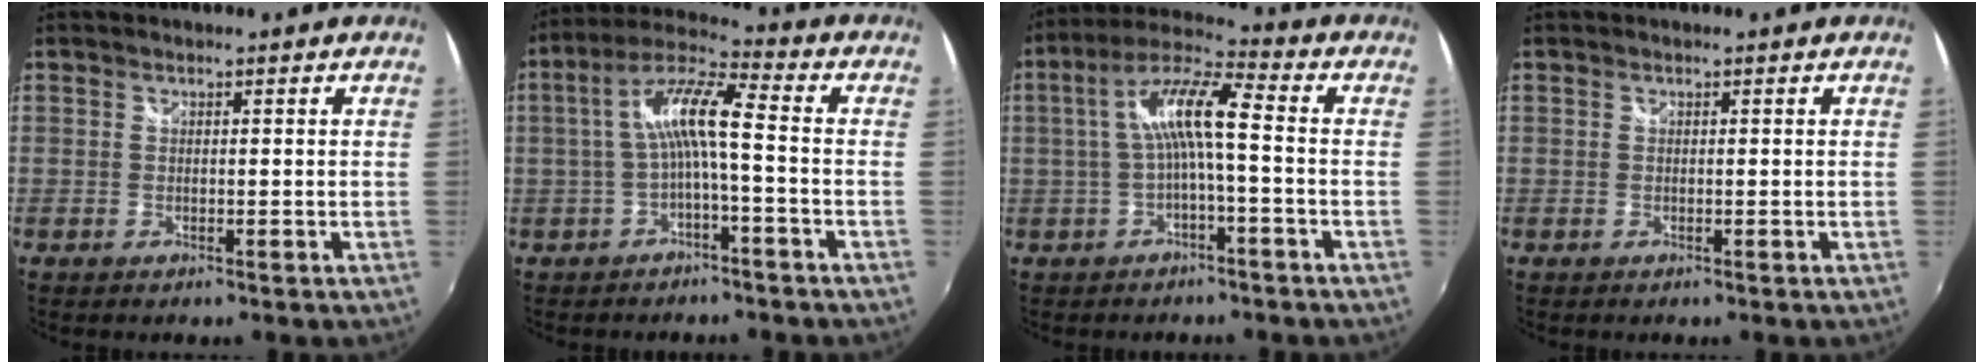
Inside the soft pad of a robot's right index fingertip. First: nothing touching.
{"total": 8.9, "force": [-1.4, 1.2, 8.7], "torque": [-0.187, 0.021, -0.025]}
{"total": 9.2, "force": [-0.9, 1.4, 9.1], "torque": [-0.191, 0.022, -0.015]}
{"total": 0.0}